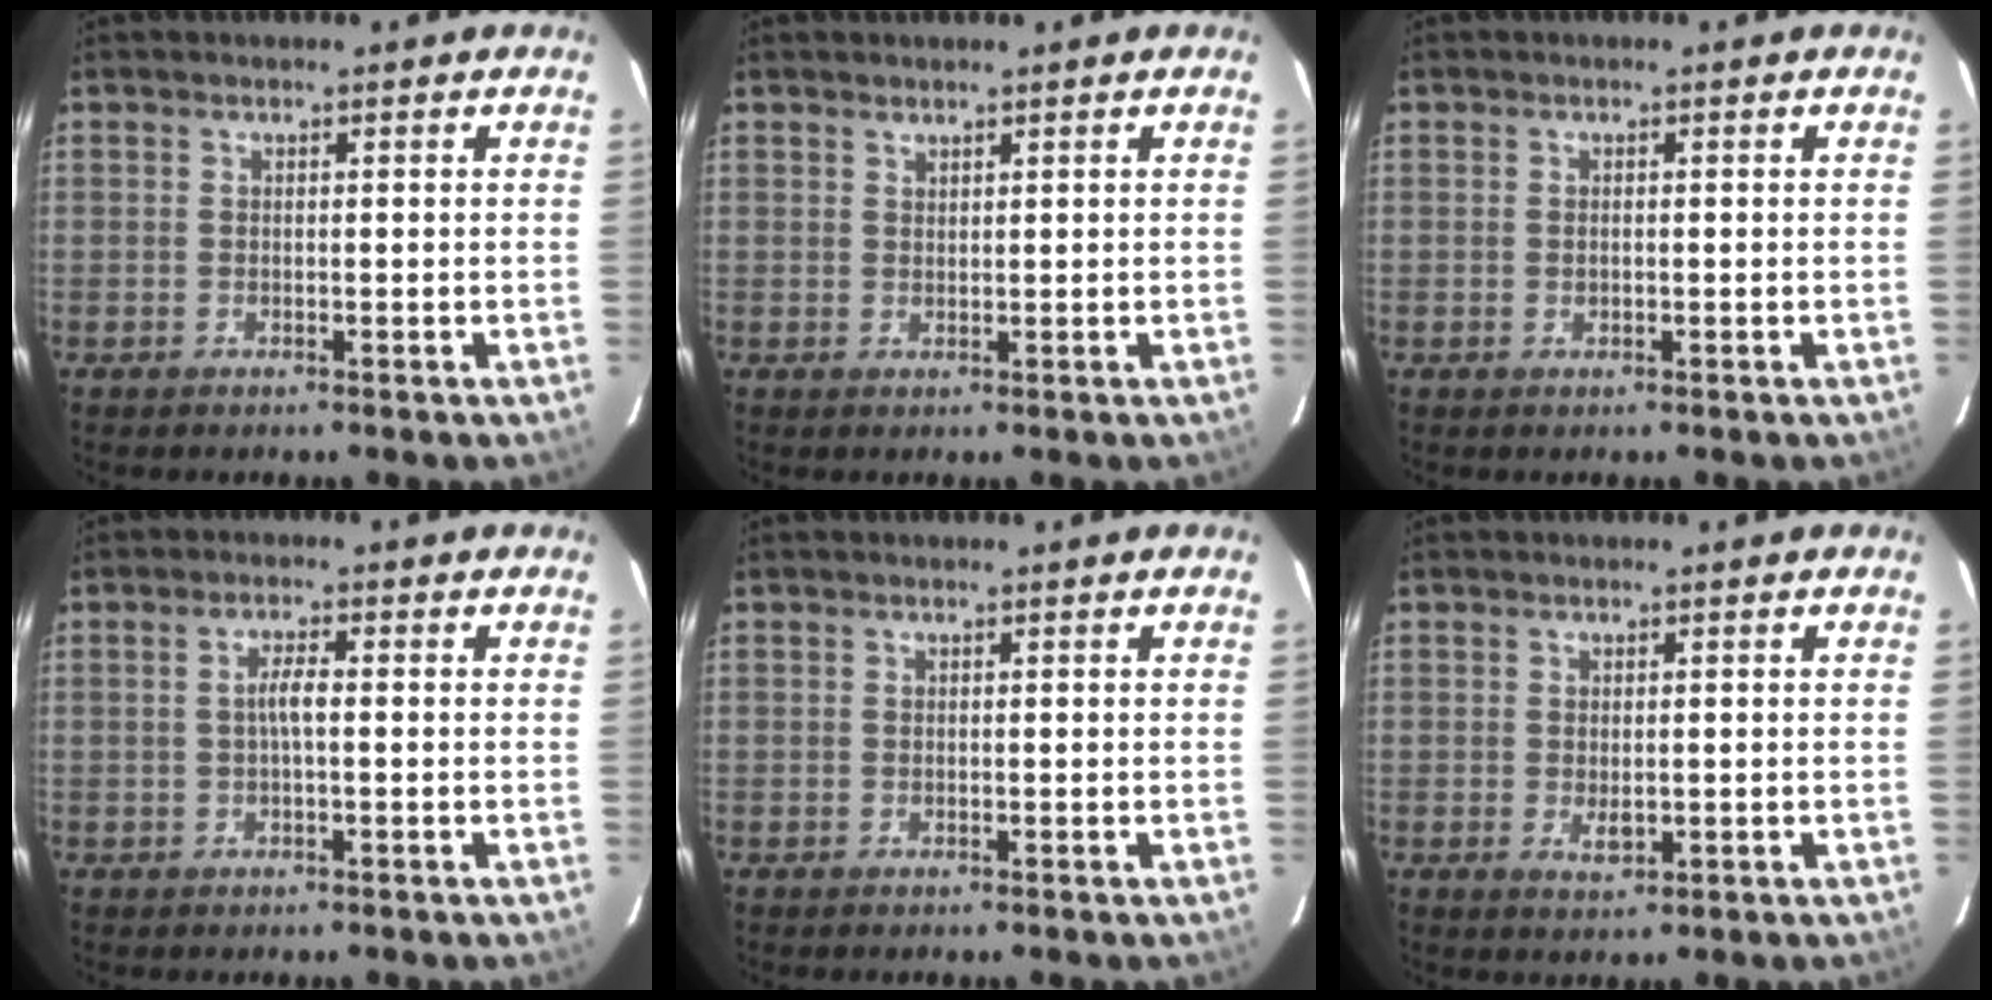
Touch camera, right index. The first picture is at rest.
{"total": 0.9, "force": [0.9, 0.2, 0.1], "torque": [-0.003, 0.001, 0.017]}
{"total": 0.7, "force": [-0.1, 0.6, 0.4], "torque": [-0.008, -0.001, 0.000]}
{"total": 2.4, "force": [-0.1, 0.3, 2.4], "torque": [-0.048, 0.005, -0.003]}
{"total": 0.0}
{"total": 2.5, "force": [-0.3, 1.5, 2.0], "torque": [-0.034, -0.004, -0.002]}